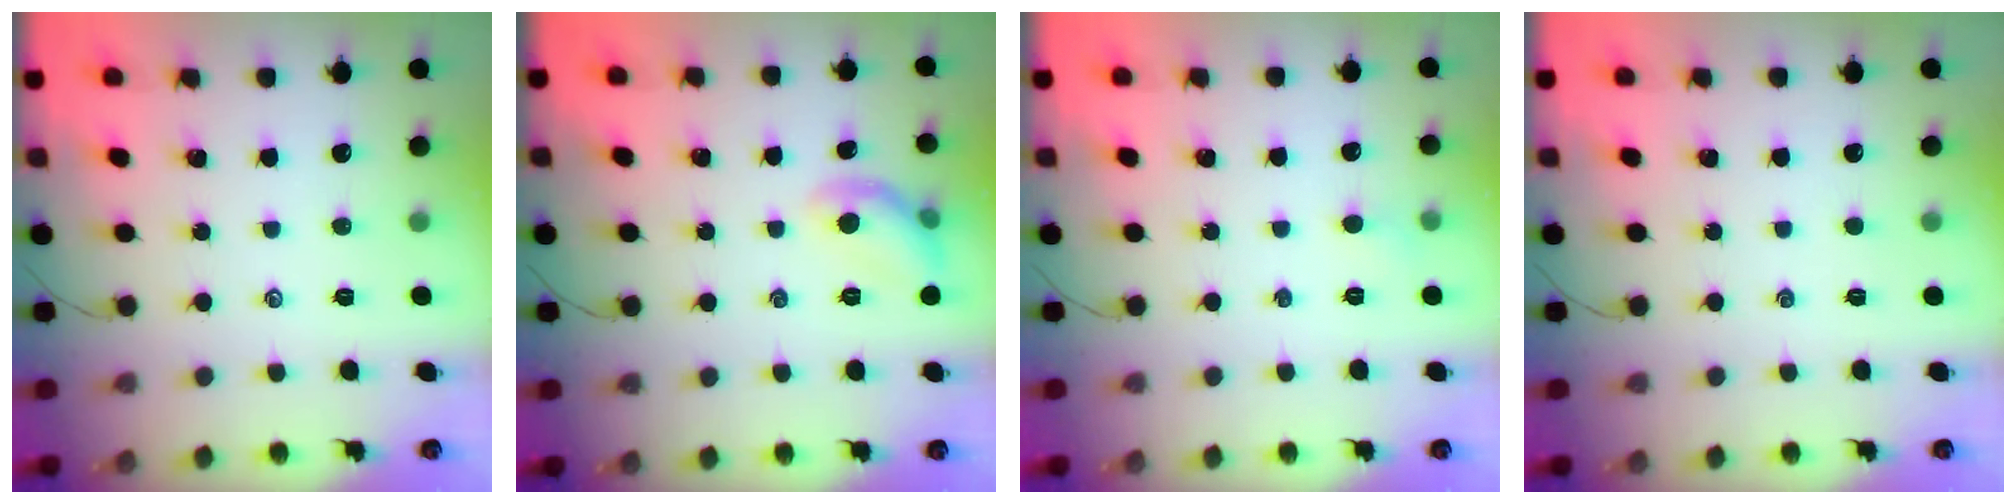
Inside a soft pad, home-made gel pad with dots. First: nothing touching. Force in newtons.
{"total": 8.6, "press": 8.5, "slide": 1.6}
{"total": 2.8, "press": 2.6, "slide": 1.0}
{"total": 0.0}